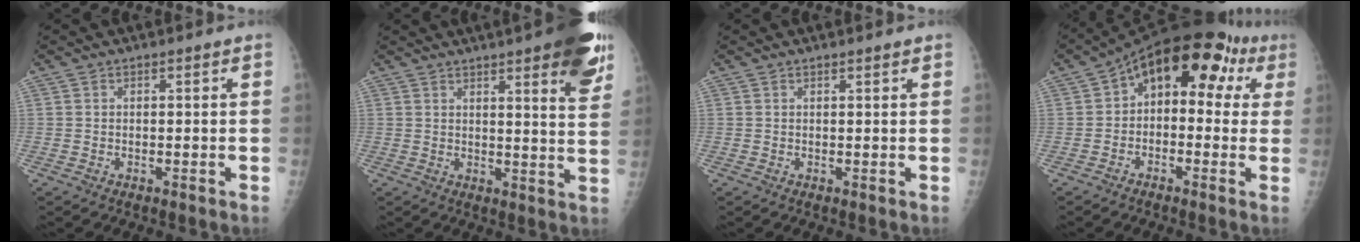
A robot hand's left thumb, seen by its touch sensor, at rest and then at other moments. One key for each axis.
{"total": 14.5, "fx": 8.6, "fy": 2.8, "fz": 11.3, "tx": -0.119, "ty": -0.037, "tz": 0.099}
{"total": 0.8, "fx": 0.7, "fy": 0.1, "fz": 0.4, "tx": -0.005, "ty": -0.002, "tz": 0.011}
{"total": 14.4, "fx": 3.5, "fy": 8.6, "fz": 11.0, "tx": -0.101, "ty": 0.046, "tz": 0.032}